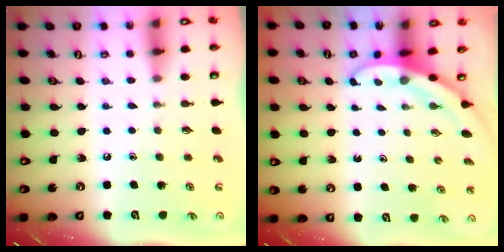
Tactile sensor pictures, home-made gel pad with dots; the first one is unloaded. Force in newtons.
{"total": 3.3, "press": 3.3, "slide": 0.1}